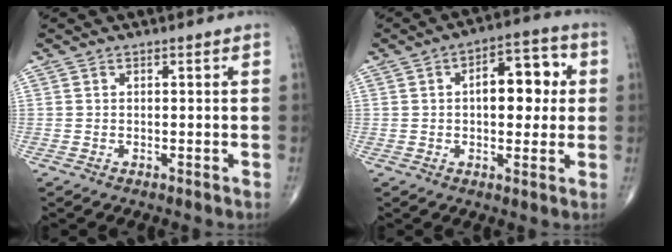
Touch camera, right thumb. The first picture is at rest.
{"total": 10.8, "force": [1.5, 5.8, 9.0], "torque": [-0.093, 0.017, 0.015]}